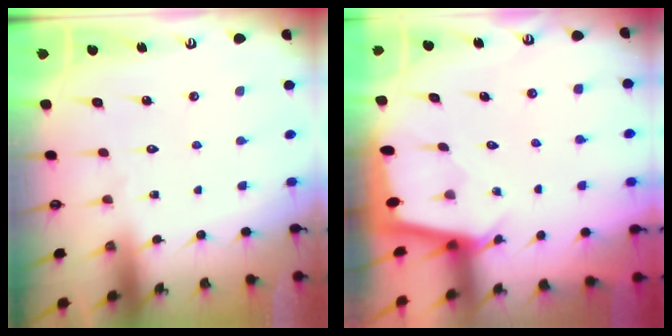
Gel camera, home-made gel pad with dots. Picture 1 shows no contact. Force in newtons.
{"total": 2.3, "press": 2.3, "slide": 0.1}